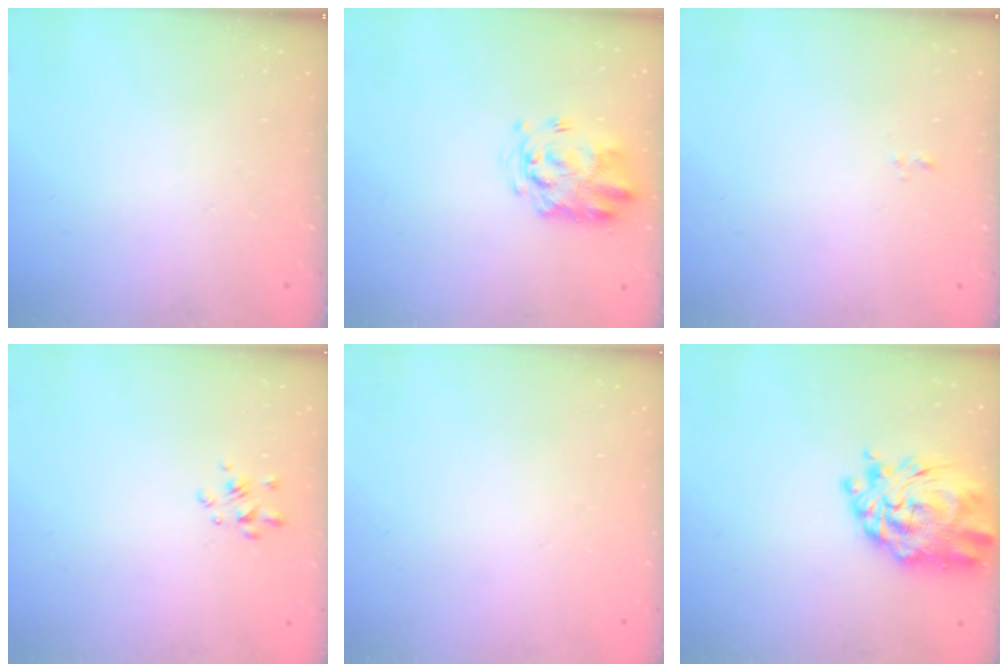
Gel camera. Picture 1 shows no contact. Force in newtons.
{"total": 3.6, "press": 3.5, "slide": 0.6}
{"total": 0.6, "press": 0.2, "slide": 0.5}
{"total": 2.6, "press": 2.4, "slide": 1.0}
{"total": 1.9, "press": 1.9, "slide": 0.2}
{"total": 10.6, "press": 9.9, "slide": 3.8}